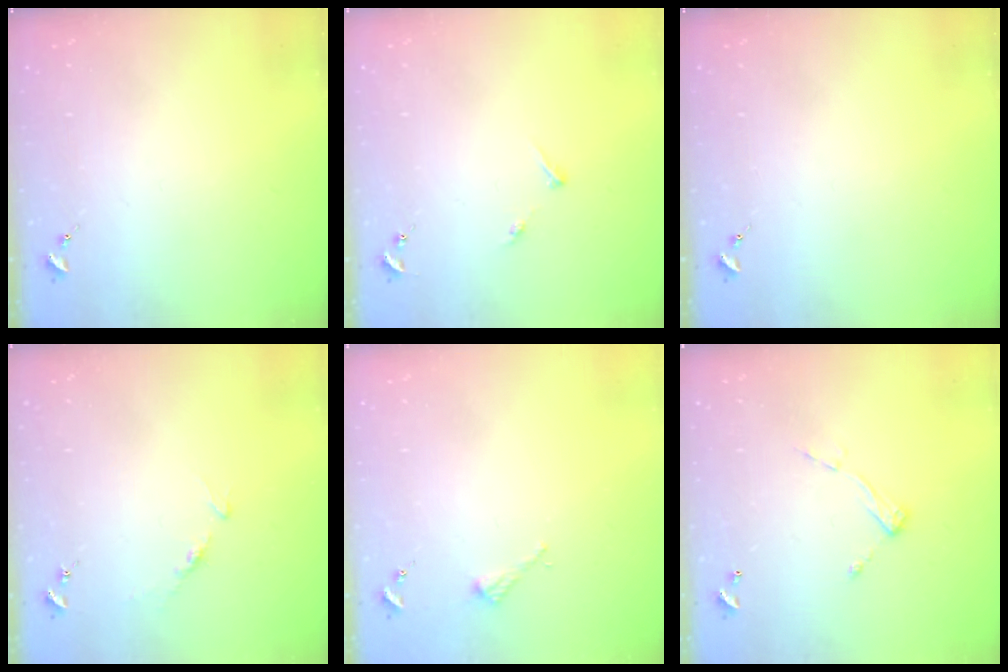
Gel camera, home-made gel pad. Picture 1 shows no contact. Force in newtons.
{"total": 5.2, "press": 5.2, "slide": 0.6}
{"total": 0.0}
{"total": 4.9, "press": 4.8, "slide": 0.6}
{"total": 2.2, "press": 2.2, "slide": 0.2}
{"total": 6.9, "press": 6.9, "slide": 0.4}